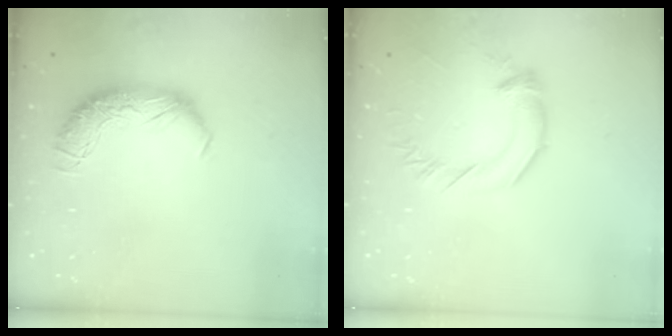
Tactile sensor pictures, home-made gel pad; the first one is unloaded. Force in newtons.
{"total": 2.0, "press": 1.9, "slide": 0.7}